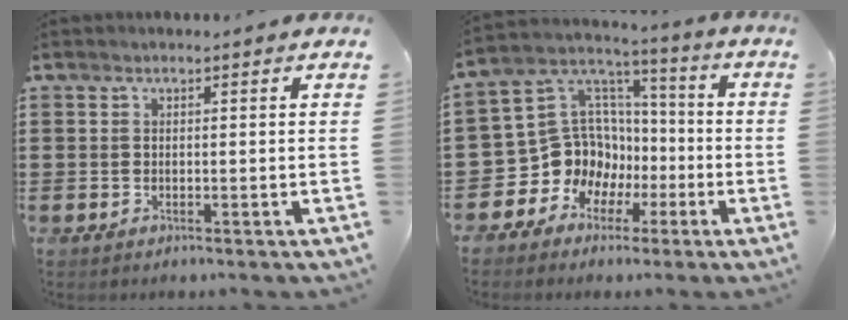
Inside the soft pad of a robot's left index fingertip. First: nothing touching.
{"total": 11.7, "force": [-3.2, 10.9, 2.9], "torque": [-0.112, -0.013, -0.047]}